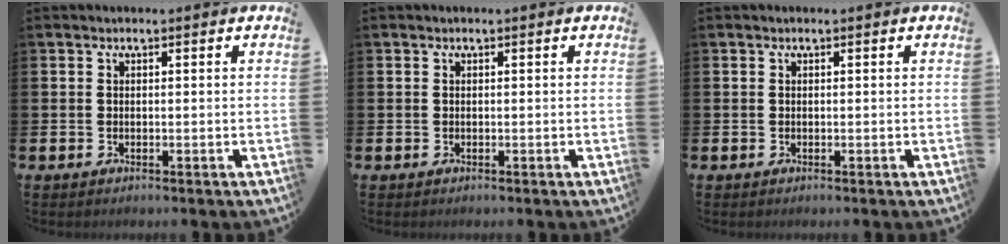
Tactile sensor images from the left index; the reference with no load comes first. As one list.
[{"total": 0.0}, {"total": 0.0}]